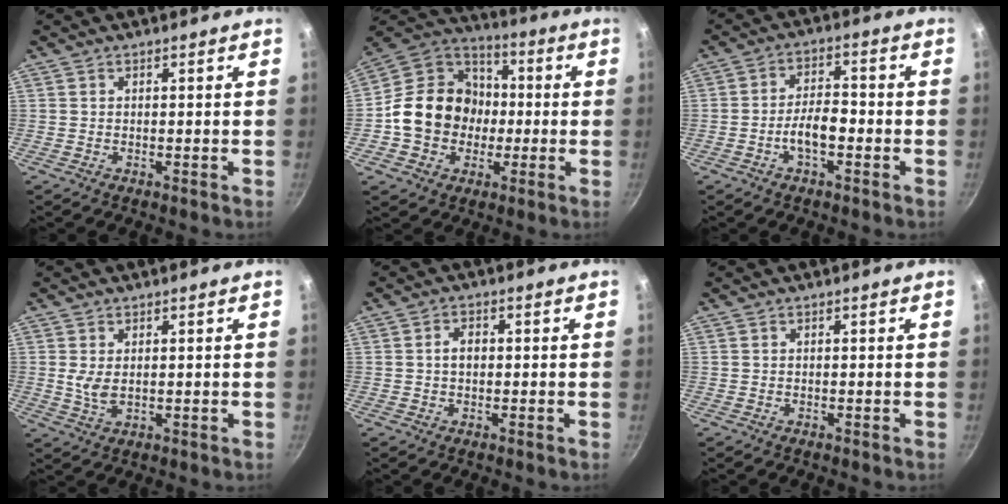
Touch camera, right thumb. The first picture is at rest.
{"total": 17.2, "force": [-1.7, 14.7, 8.8], "torque": [-0.118, 0.039, -0.039]}
{"total": 6.2, "force": [-2.2, 2.9, 5.0], "torque": [-0.078, 0.032, -0.043]}
{"total": 3.6, "force": [0.7, 1.9, 2.9], "torque": [-0.055, -0.009, 0.018]}
{"total": 2.6, "force": [0.1, 1.8, 1.9], "torque": [-0.021, 0.010, 0.000]}
{"total": 0.0}